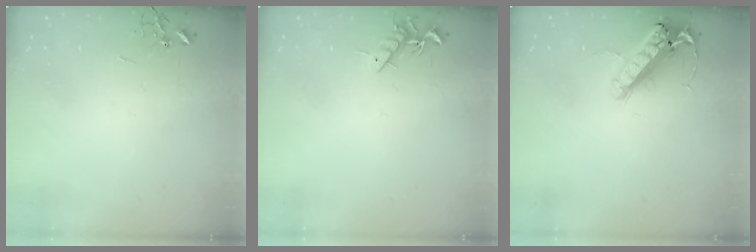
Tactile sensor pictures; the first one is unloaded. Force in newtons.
{"total": 7.6, "press": 7.5, "slide": 0.8}
{"total": 14.7, "press": 14.4, "slide": 2.7}